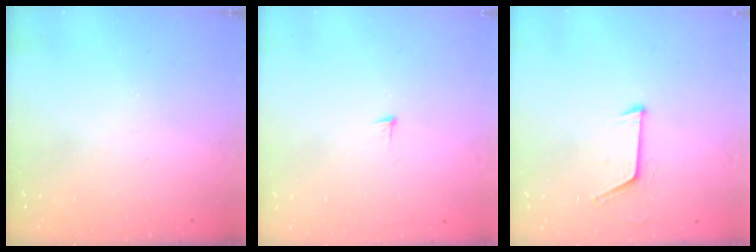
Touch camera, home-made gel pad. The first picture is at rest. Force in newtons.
{"total": 3.6, "press": 3.6, "slide": 0.3}
{"total": 6.9, "press": 6.9, "slide": 0.7}